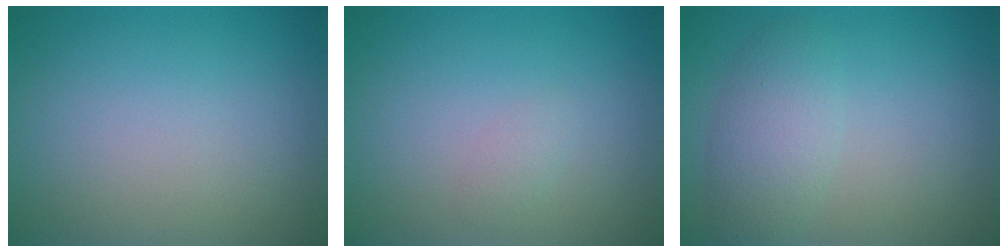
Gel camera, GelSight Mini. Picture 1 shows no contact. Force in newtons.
{"total": 0.8, "press": 0.8, "slide": 0.0}
{"total": 3.2, "press": 3.2, "slide": 0.1}